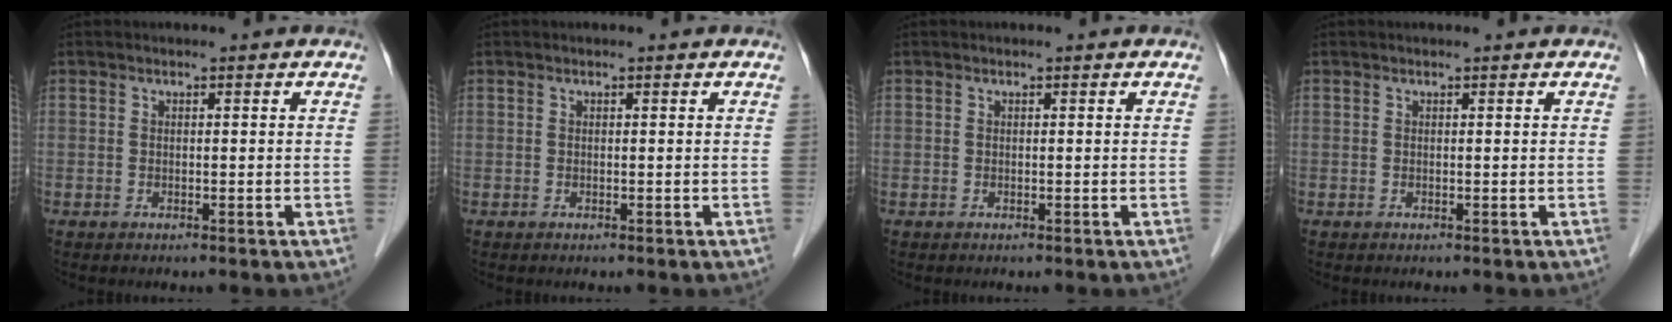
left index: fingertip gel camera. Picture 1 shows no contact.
{"total": 0.0}
{"total": 0.0}
{"total": 0.0}